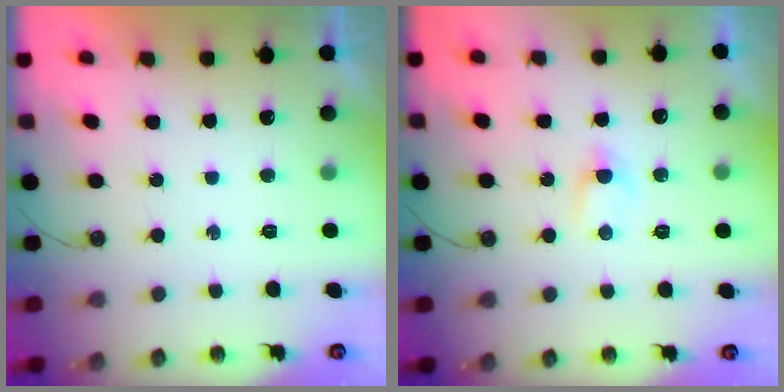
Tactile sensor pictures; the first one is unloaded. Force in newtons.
{"total": 2.7, "press": 2.6, "slide": 0.4}